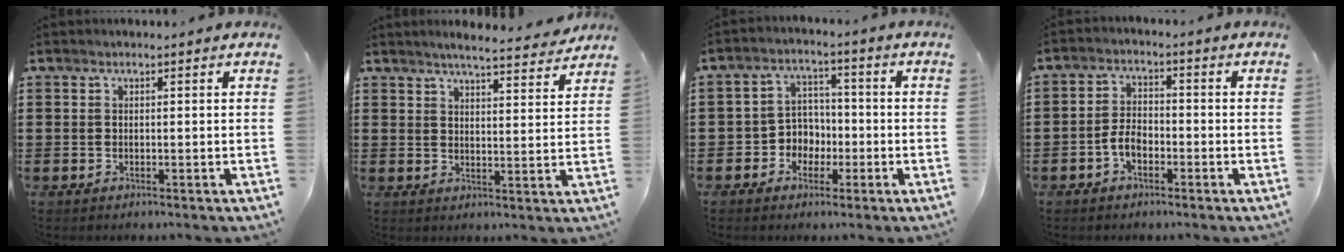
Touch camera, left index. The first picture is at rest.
{"total": 4.7, "force": [4.5, -0.1, 1.5], "torque": [-0.035, -0.022, 0.078]}
{"total": 4.5, "force": [-1.8, 3.9, 1.1], "torque": [-0.036, 0.009, -0.038]}
{"total": 3.7, "force": [-1.7, 2.0, 2.6], "torque": [-0.063, 0.002, -0.037]}